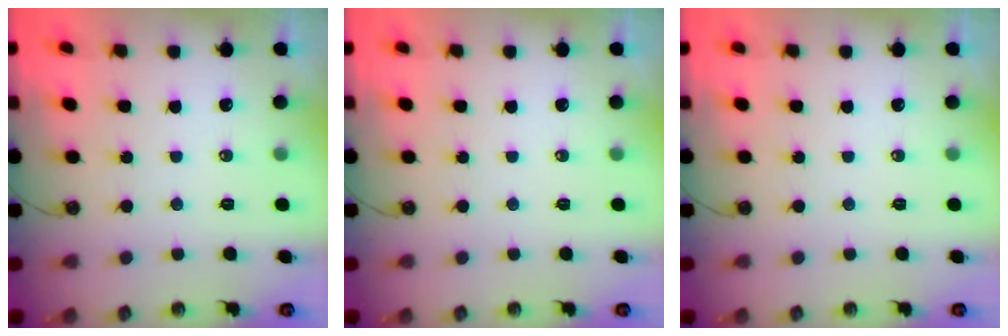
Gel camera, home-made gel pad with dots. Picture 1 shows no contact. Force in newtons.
{"total": 0.0}
{"total": 0.0}